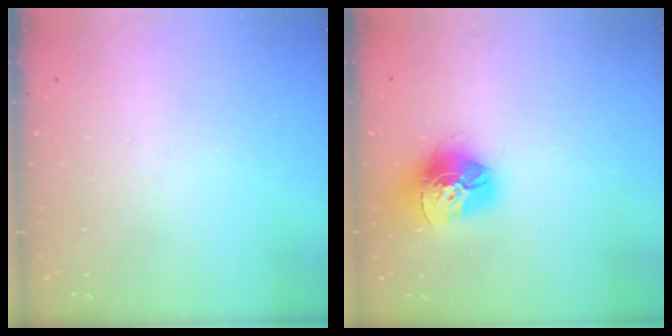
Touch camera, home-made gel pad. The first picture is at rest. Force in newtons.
{"total": 16.3, "press": 16.2, "slide": 1.5}